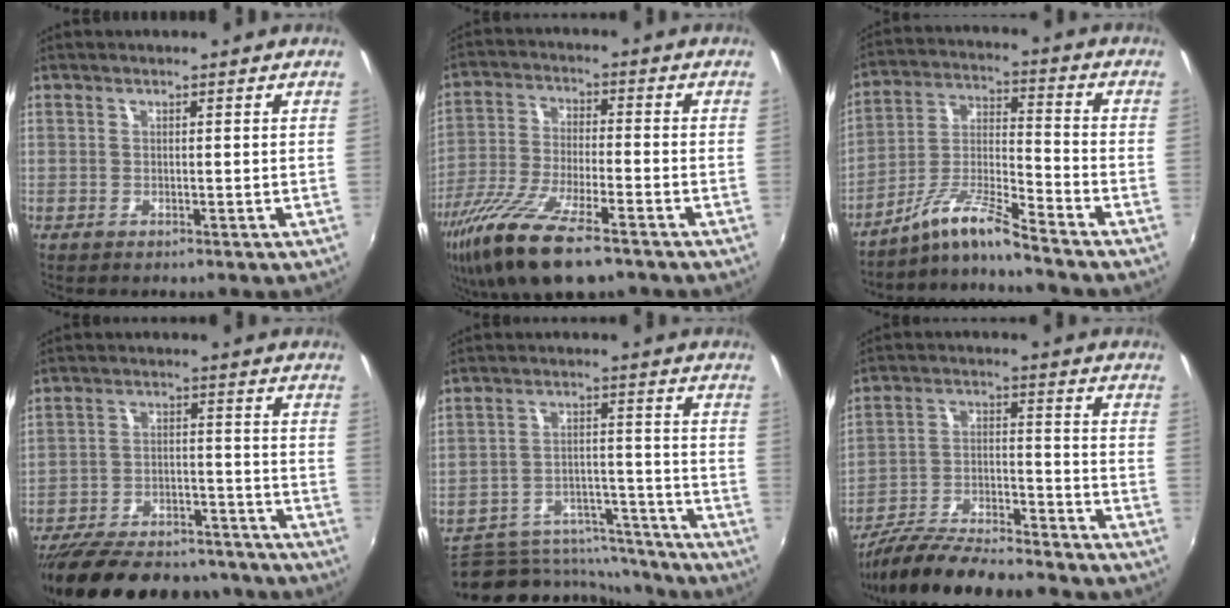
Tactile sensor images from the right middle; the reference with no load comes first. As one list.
[{"total": 16.9, "force": [-11.2, 4.1, 11.9], "torque": [-0.245, -0.053, -0.212]}, {"total": 8.8, "force": [-7.8, -1.1, 4.0], "torque": [-0.091, 0.018, -0.159]}, {"total": 24.3, "force": [-20.9, 8.6, 8.9], "torque": [-0.184, 0.019, -0.279]}, {"total": 12.5, "force": [-11.3, 5.2, 1.5], "torque": [-0.025, 0.033, -0.155]}, {"total": 22.2, "force": [-19.3, 4.1, 10.3], "torque": [-0.185, -0.027, -0.288]}]